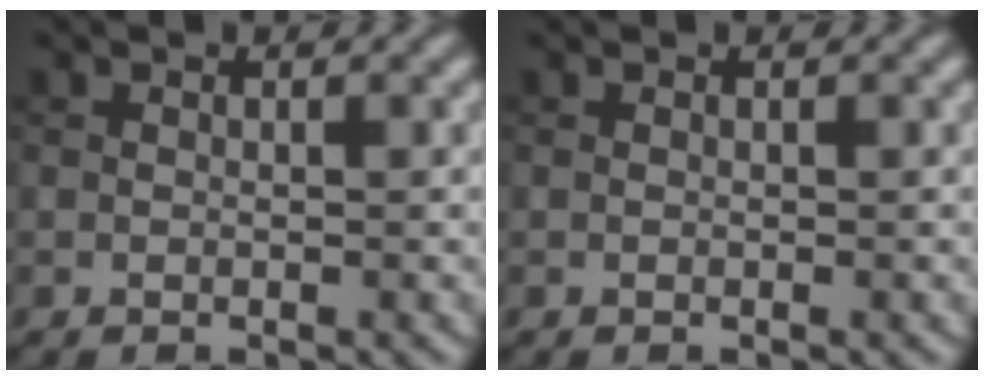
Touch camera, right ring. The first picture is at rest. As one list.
[{"total": 0.0}]